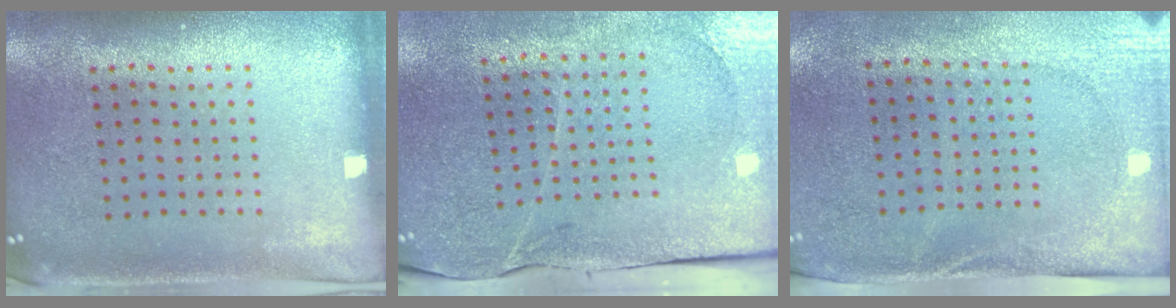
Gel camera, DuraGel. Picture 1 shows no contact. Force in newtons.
{"total": 3.3, "press": 3.2, "slide": 0.6}
{"total": 2.7, "press": 2.1, "slide": 1.6}